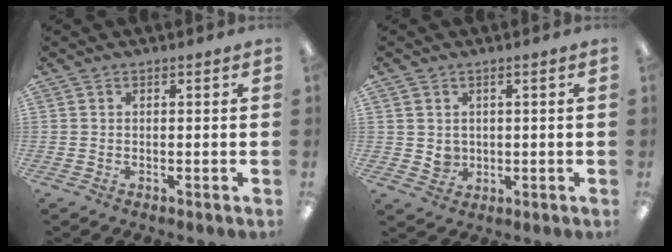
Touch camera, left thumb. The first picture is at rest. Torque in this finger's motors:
{"motor_torque": [0.00, 0.00, 0.05, -0.25, 0.00]}